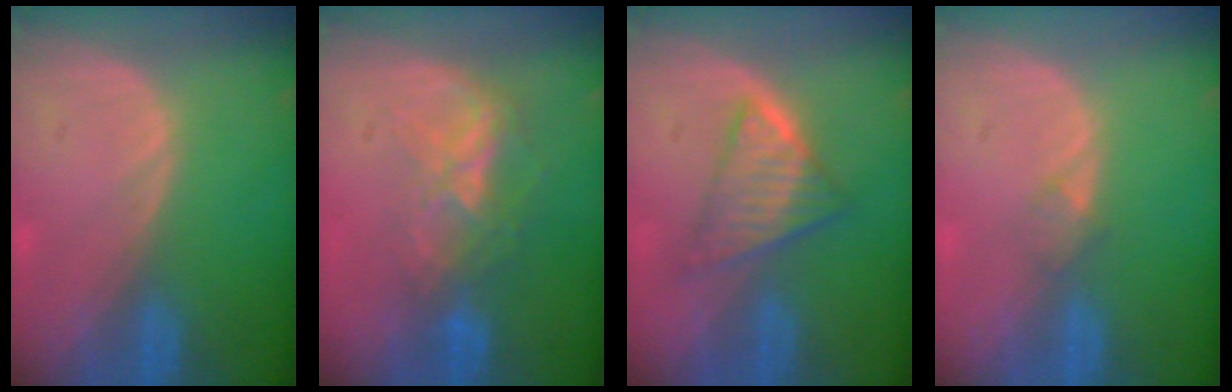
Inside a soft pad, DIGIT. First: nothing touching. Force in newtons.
{"total": 6.6, "press": 5.9, "slide": 2.9}
{"total": 5.9, "press": 5.7, "slide": 1.8}
{"total": 1.4, "press": 1.4, "slide": 0.1}